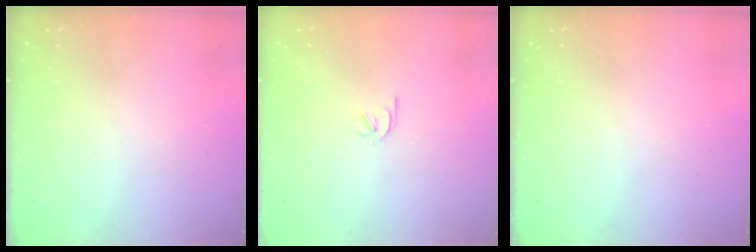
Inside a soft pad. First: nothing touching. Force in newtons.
{"total": 1.8, "press": 1.7, "slide": 0.5}
{"total": 0.0}